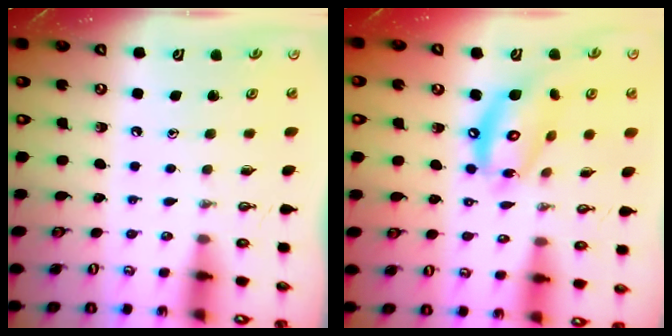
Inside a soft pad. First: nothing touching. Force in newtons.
{"total": 12.8, "press": 12.7, "slide": 0.9}